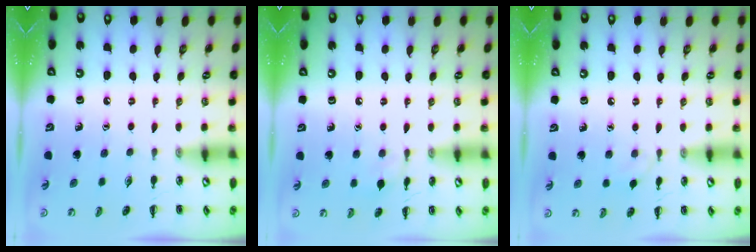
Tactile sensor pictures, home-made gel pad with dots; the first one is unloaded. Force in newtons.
{"total": 5.3, "press": 5.0, "slide": 1.8}
{"total": 2.9, "press": 2.6, "slide": 1.1}